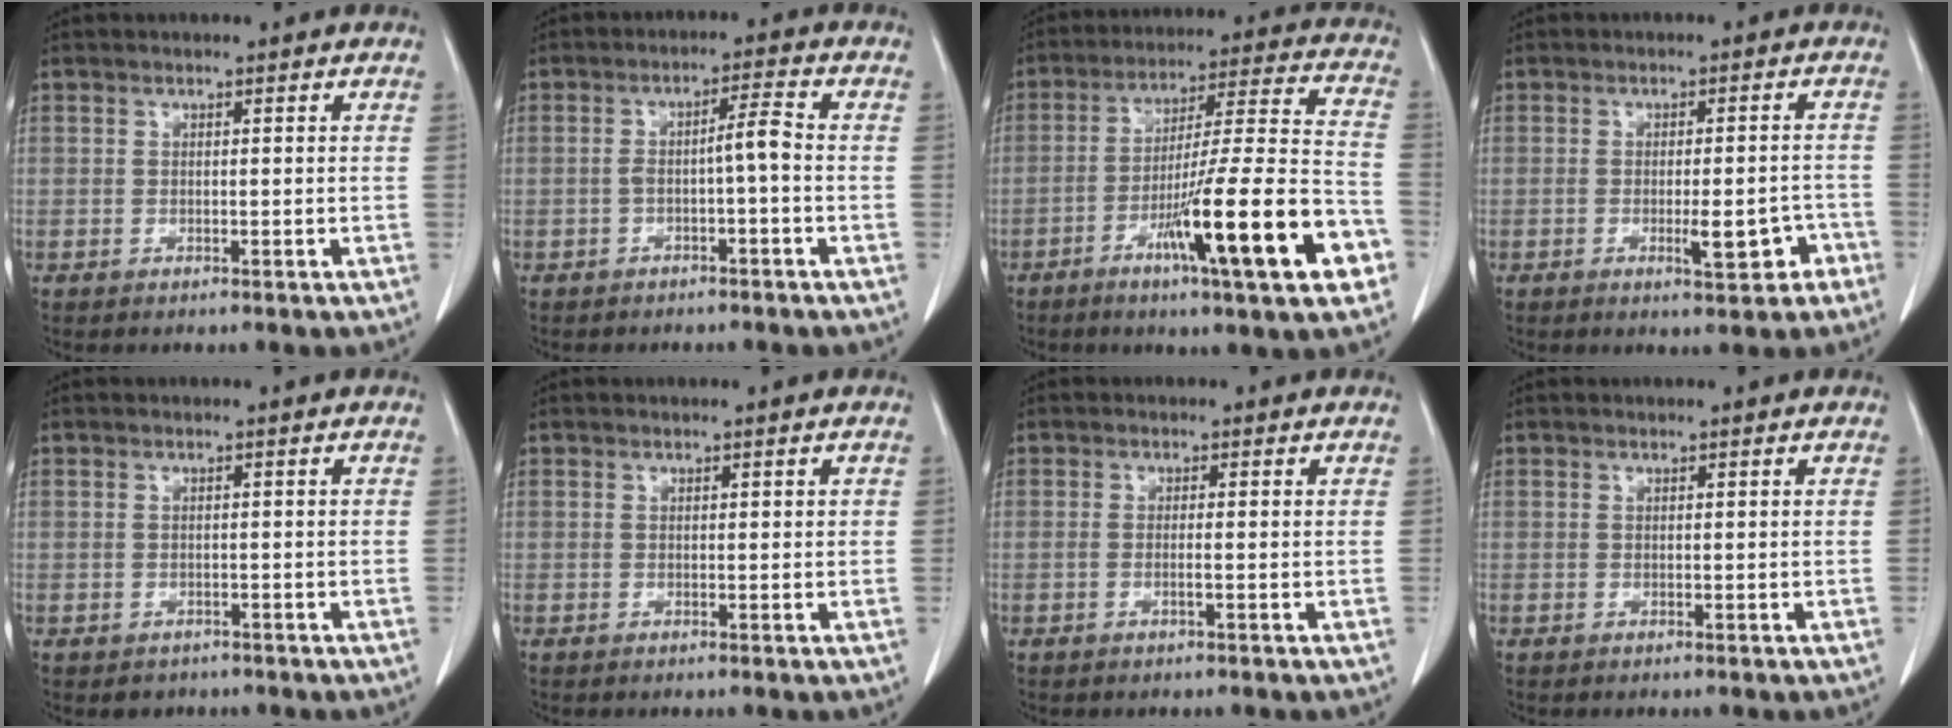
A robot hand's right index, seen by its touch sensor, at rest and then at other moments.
{"total": 3.9, "force": [-1.0, 0.2, 3.7], "torque": [-0.062, 0.015, -0.015]}
{"total": 20.5, "force": [-8.7, 0.7, 18.6], "torque": [-0.266, -0.008, -0.135]}
{"total": 5.3, "force": [-2.4, 1.3, 4.5], "torque": [-0.057, 0.003, -0.026]}
{"total": 1.8, "force": [-1.2, 1.3, 0.1], "torque": [-0.006, 0.002, -0.014]}
{"total": 0.6, "force": [0.2, 0.2, 0.5], "torque": [-0.005, 0.002, 0.003]}
{"total": 1.0, "force": [-0.4, -0.2, 0.9], "torque": [-0.019, -0.001, -0.007]}
{"total": 0.0}